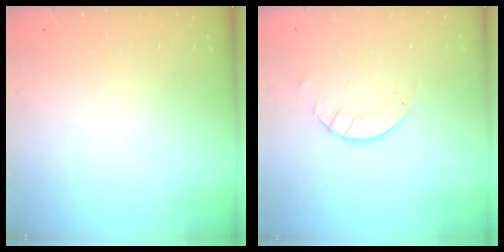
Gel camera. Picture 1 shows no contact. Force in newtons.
{"total": 3.2, "press": 3.2, "slide": 0.3}